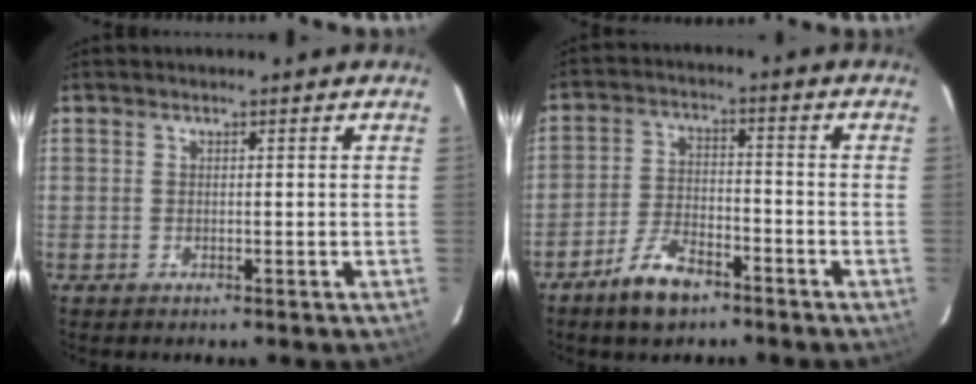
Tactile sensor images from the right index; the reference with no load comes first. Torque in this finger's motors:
{"motor_torque": [0.35, -0.40, 0.20, 0.05]}